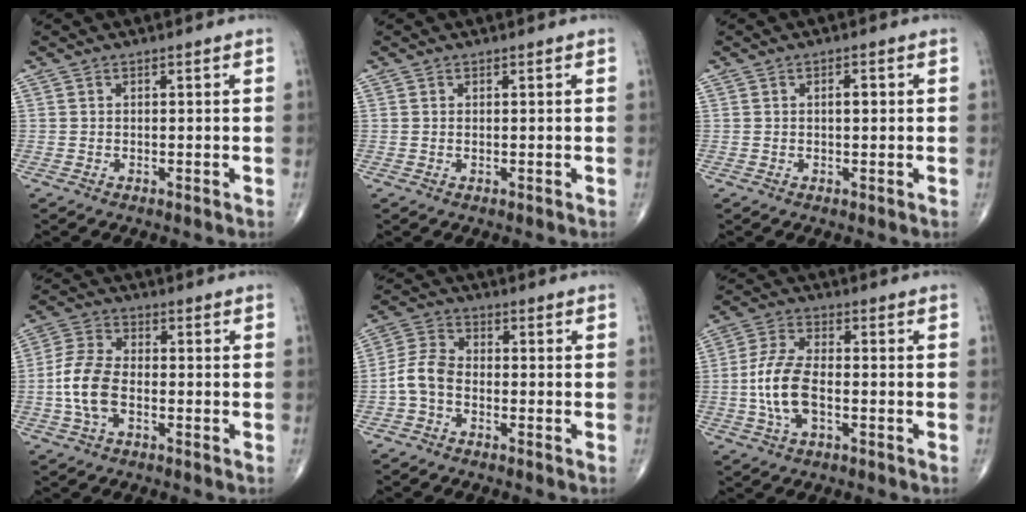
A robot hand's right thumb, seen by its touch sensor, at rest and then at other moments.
{"total": 0.0}
{"total": 1.8, "force": [0.3, 0.8, 1.6], "torque": [-0.024, 0.002, 0.003]}
{"total": 8.7, "force": [-1.9, 4.9, 7.0], "torque": [-0.150, 0.019, -0.042]}
{"total": 6.0, "force": [-1.9, 3.9, 4.1], "torque": [-0.081, 0.023, -0.049]}
{"total": 9.6, "force": [-1.7, 4.6, 8.3], "torque": [-0.176, 0.016, -0.036]}